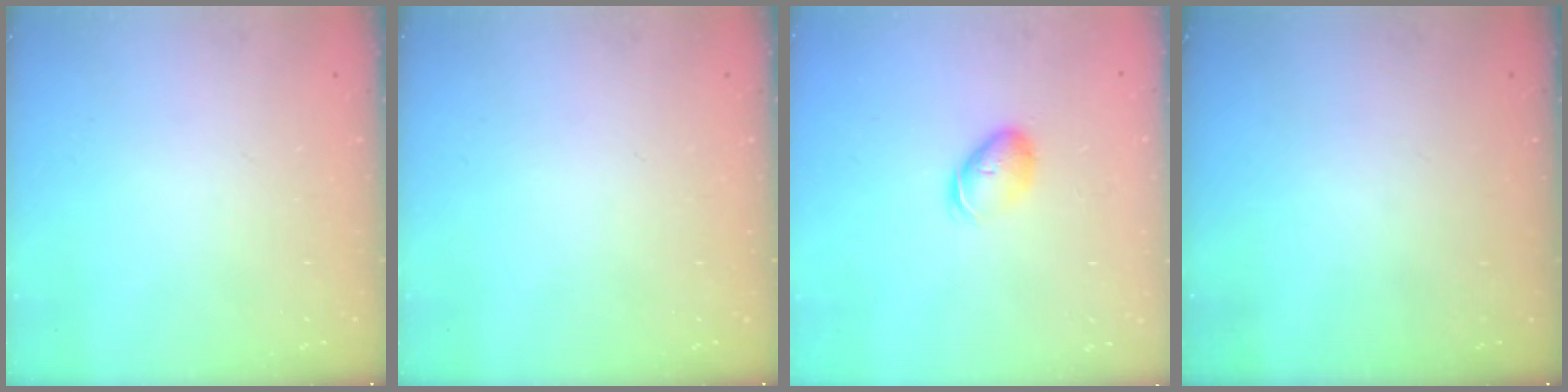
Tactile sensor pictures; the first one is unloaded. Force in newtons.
{"total": 0.0}
{"total": 6.6, "press": 6.6, "slide": 0.7}
{"total": 0.0}